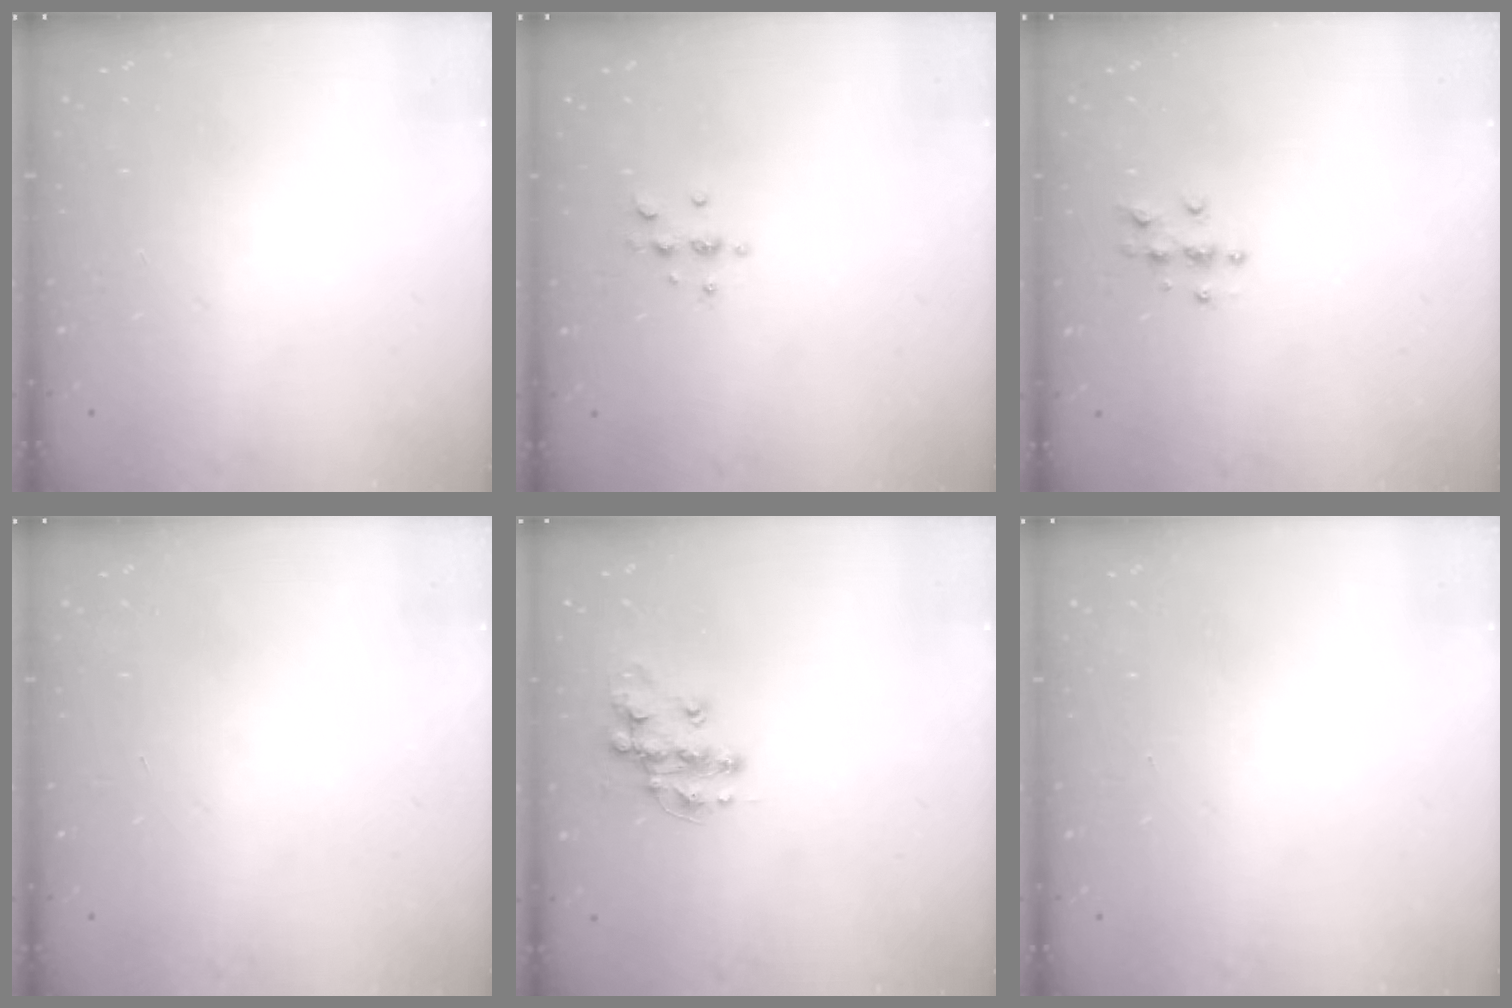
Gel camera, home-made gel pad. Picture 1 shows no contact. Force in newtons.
{"total": 2.9, "press": 2.9, "slide": 0.4}
{"total": 3.9, "press": 3.9, "slide": 0.3}
{"total": 0.0}
{"total": 11.8, "press": 11.8, "slide": 0.7}
{"total": 0.0}